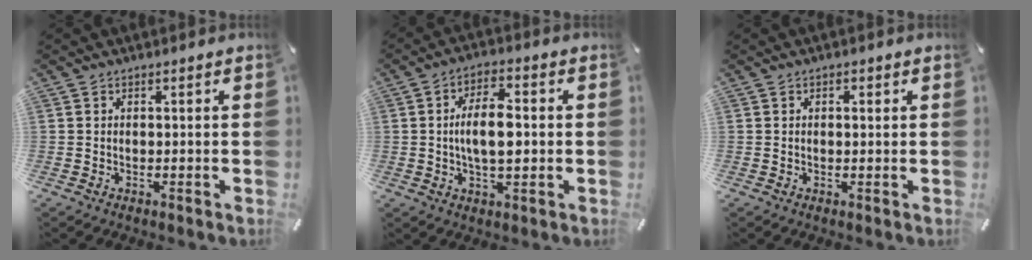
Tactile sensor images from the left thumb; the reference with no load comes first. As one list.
[{"total": 9.4, "force": [0.0, 4.3, 8.4], "torque": [-0.156, 0.002, -0.006]}, {"total": 0.9, "force": [0.2, 0.5, 0.7], "torque": [-0.015, 0.005, 0.001]}]